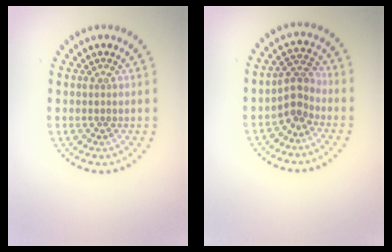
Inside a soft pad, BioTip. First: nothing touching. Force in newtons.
{"total": 2.4, "press": 2.1, "slide": 1.2}